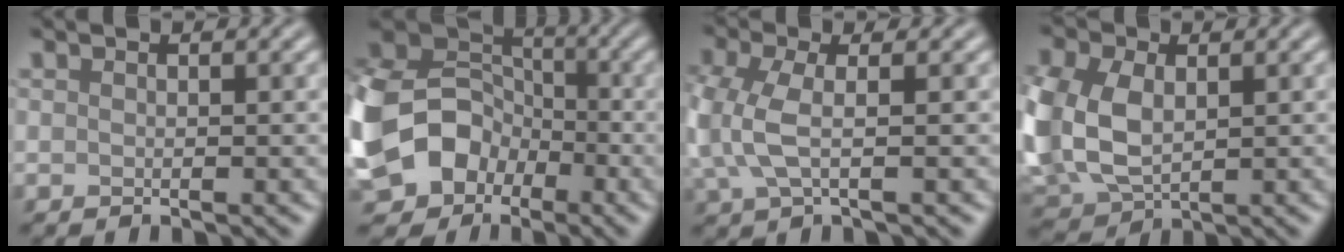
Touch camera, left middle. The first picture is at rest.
{"total": 16.7, "force": [-5.6, 13.9, 7.2], "torque": [-0.176, -0.033, -0.120]}
{"total": 4.2, "force": [-0.1, 1.9, 3.7], "torque": [-0.102, -0.002, -0.007]}
{"total": 10.4, "force": [0.3, 7.1, 7.5], "torque": [-0.201, -0.003, 0.006]}